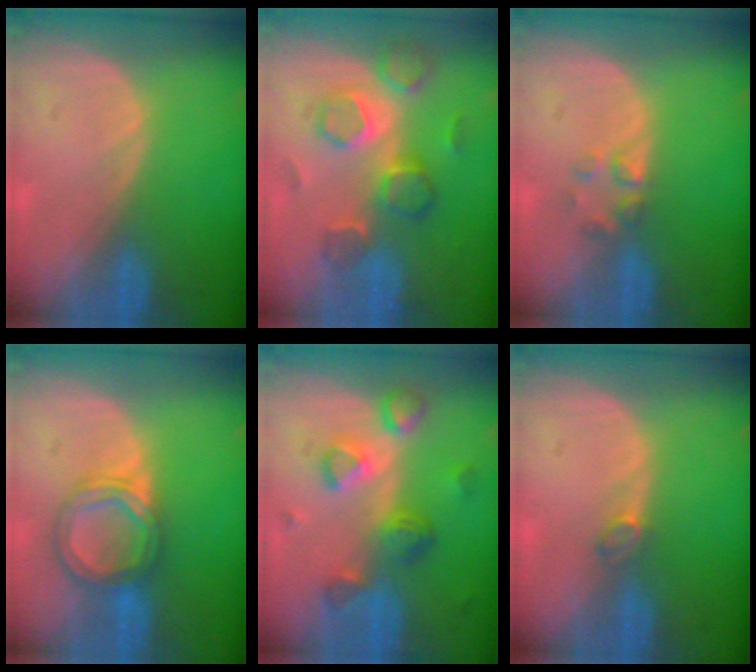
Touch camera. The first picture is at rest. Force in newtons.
{"total": 9.0, "press": 7.8, "slide": 4.4}
{"total": 2.2, "press": 2.2, "slide": 0.2}
{"total": 6.3, "press": 5.9, "slide": 2.3}
{"total": 7.8, "press": 6.9, "slide": 3.5}
{"total": 1.4, "press": 1.3, "slide": 0.3}